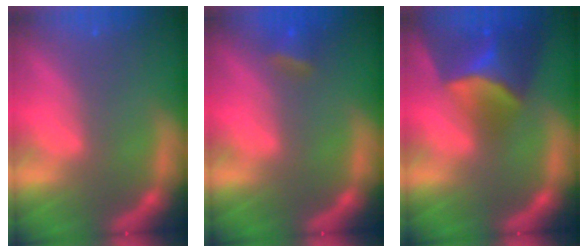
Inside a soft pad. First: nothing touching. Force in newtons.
{"total": 2.4}
{"total": 8.4}